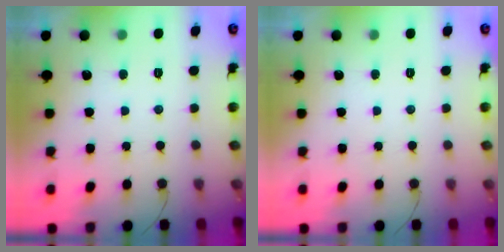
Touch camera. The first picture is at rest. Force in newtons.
{"total": 0.0}